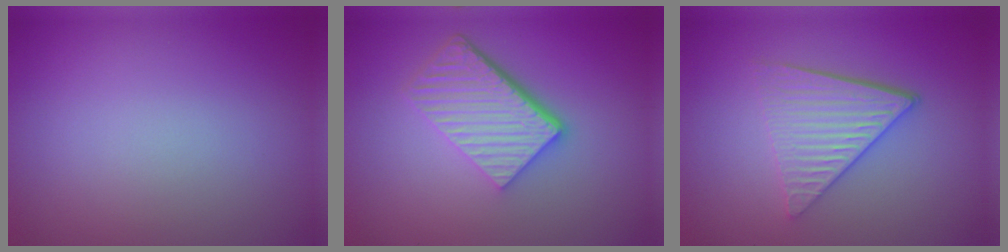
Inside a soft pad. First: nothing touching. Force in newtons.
{"total": 6.1, "press": 4.1, "slide": 4.5}
{"total": 4.5, "press": 3.5, "slide": 2.8}